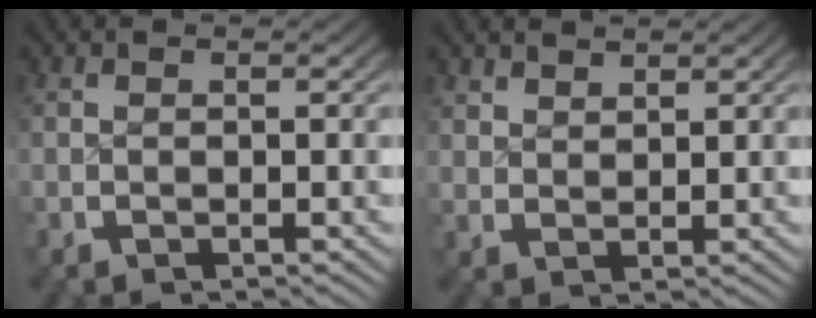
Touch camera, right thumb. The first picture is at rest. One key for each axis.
{"total": 2.0, "fx": 2.0, "fy": 0.3, "fz": 0.2, "tx": 0.003, "ty": 0.000, "tz": 0.044}